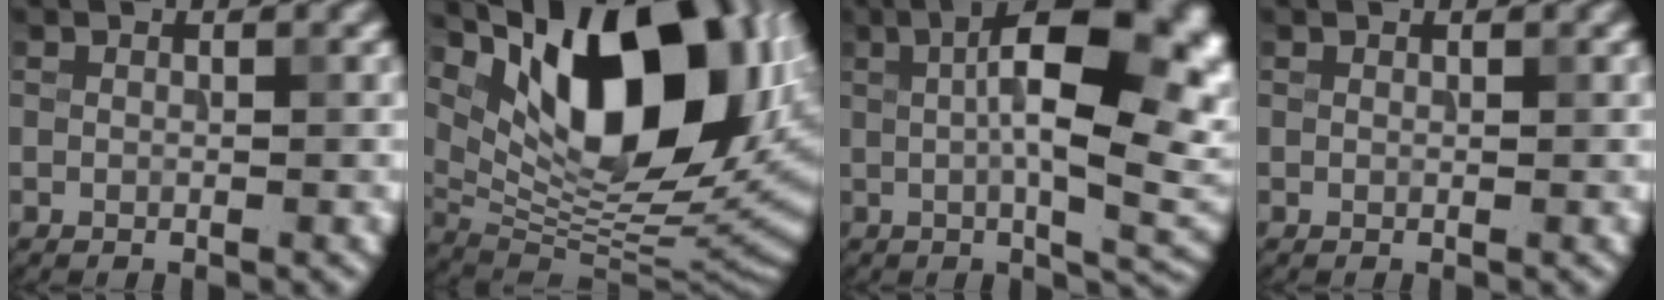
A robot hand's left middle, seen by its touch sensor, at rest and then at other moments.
{"total": 17.2, "force": [7.2, 8.2, 13.4], "torque": [-0.196, 0.005, 0.122]}
{"total": 14.3, "force": [2.5, 5.3, 13.0], "torque": [-0.162, 0.018, 0.029]}
{"total": 0.0}